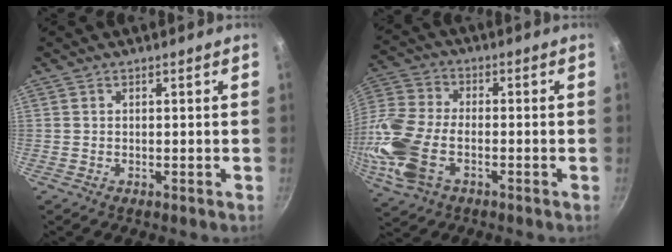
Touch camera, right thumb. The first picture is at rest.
{"total": 16.0, "force": [-4.5, 9.5, 12.1], "torque": [-0.270, 0.017, -0.099]}